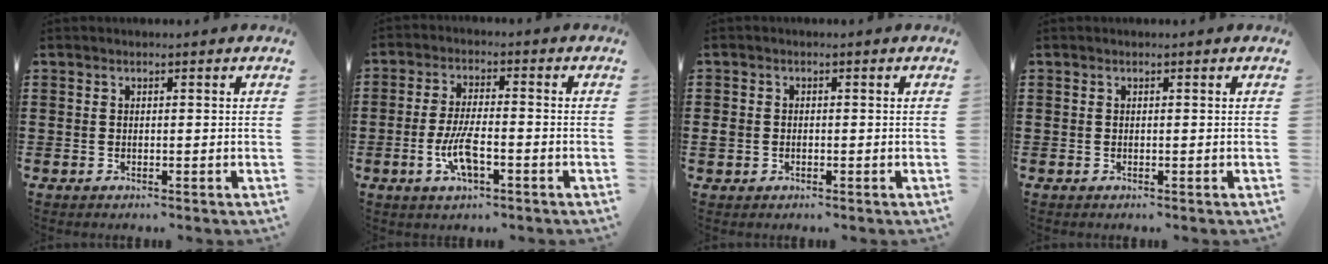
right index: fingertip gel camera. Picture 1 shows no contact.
{"total": 6.7, "force": [-2.2, 2.2, 5.9], "torque": [-0.132, -0.008, -0.045]}
{"total": 1.4, "force": [-0.5, 1.2, 0.5], "torque": [-0.013, 0.004, -0.011]}
{"total": 0.0}